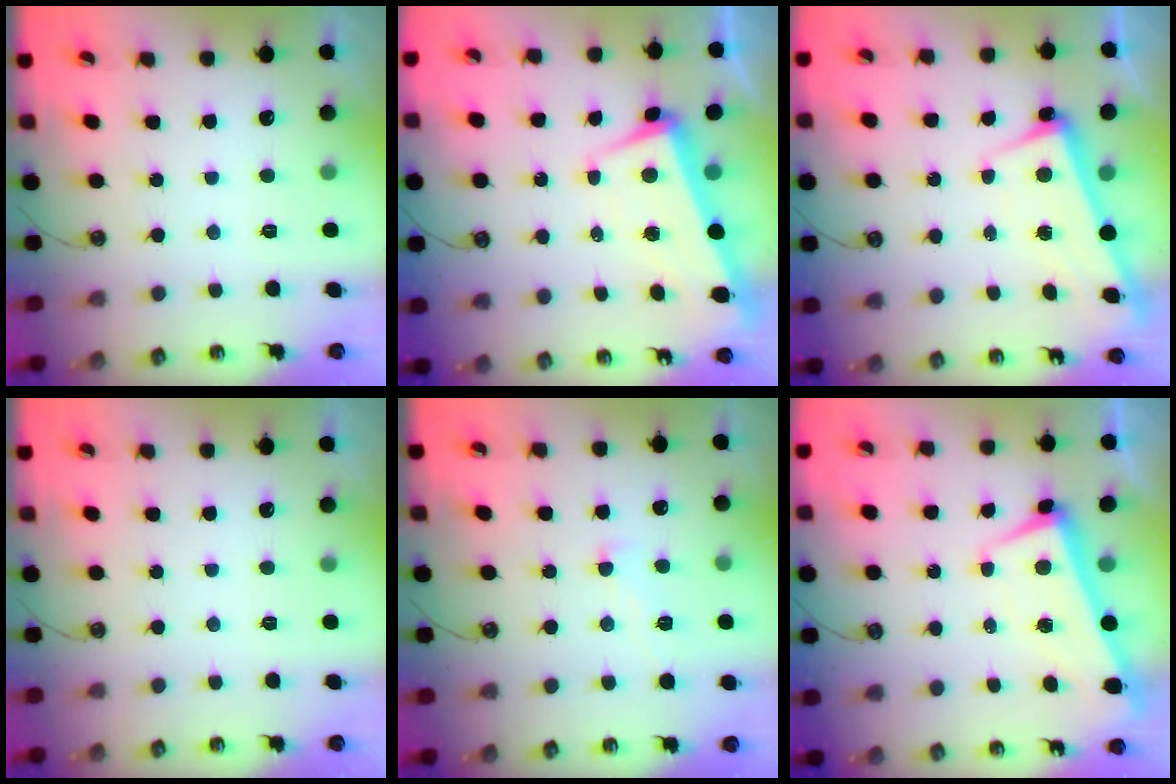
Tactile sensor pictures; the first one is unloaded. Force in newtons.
{"total": 2.1, "press": 0.4, "slide": 2.0}
{"total": 2.2, "press": 2.0, "slide": 0.9}
{"total": 0.0}
{"total": 1.9, "press": 1.9, "slide": 0.4}
{"total": 2.1, "press": 2.0, "slide": 0.6}